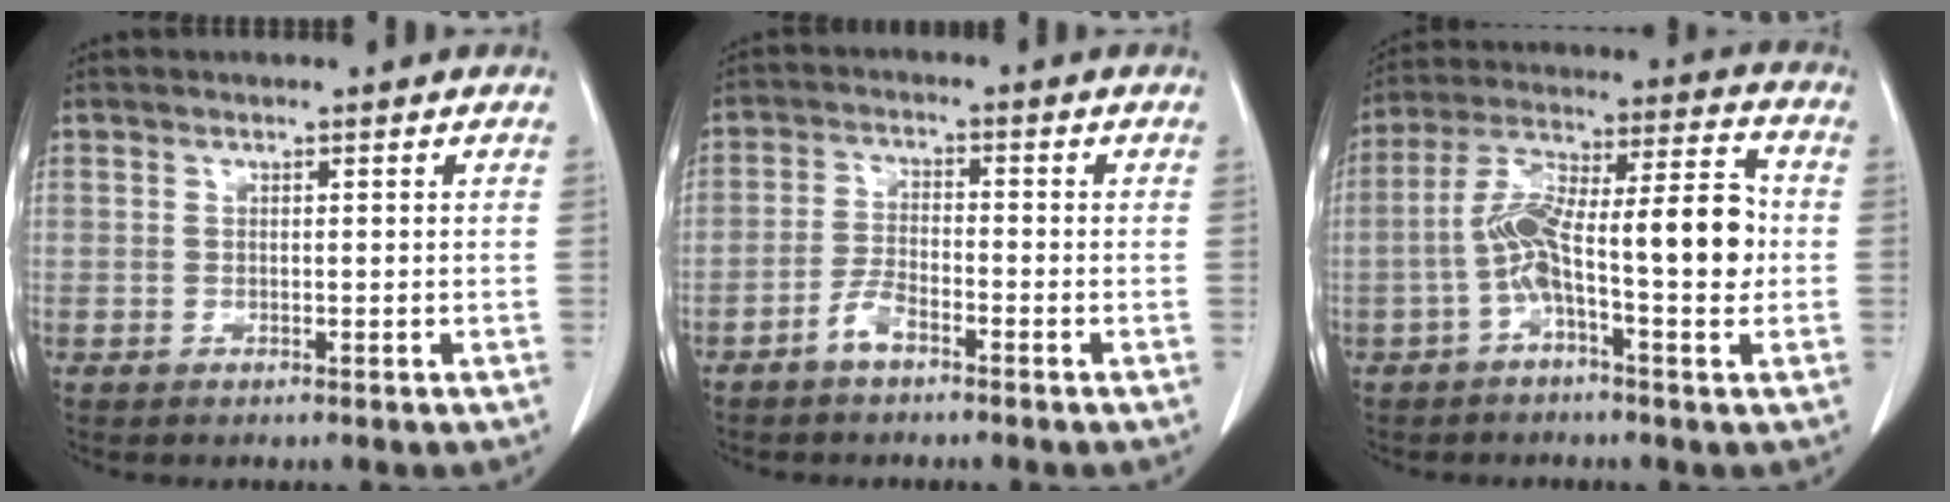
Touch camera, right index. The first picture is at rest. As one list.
[{"total": 3.6, "force": [-2.6, 1.1, 2.3], "torque": [-0.050, 0.005, -0.053]}, {"total": 14.6, "force": [-2.1, 3.2, 14.1], "torque": [-0.247, 0.042, -0.036]}]